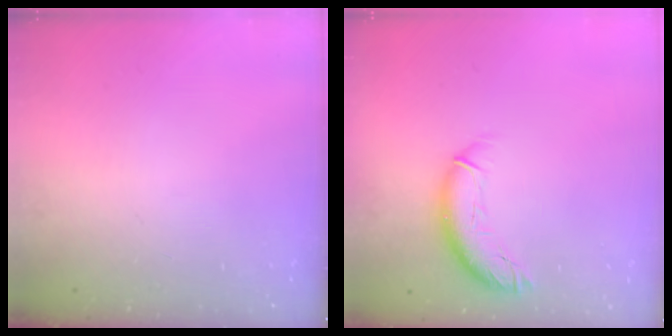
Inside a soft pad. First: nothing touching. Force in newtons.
{"total": 10.3, "press": 10.2, "slide": 1.2}